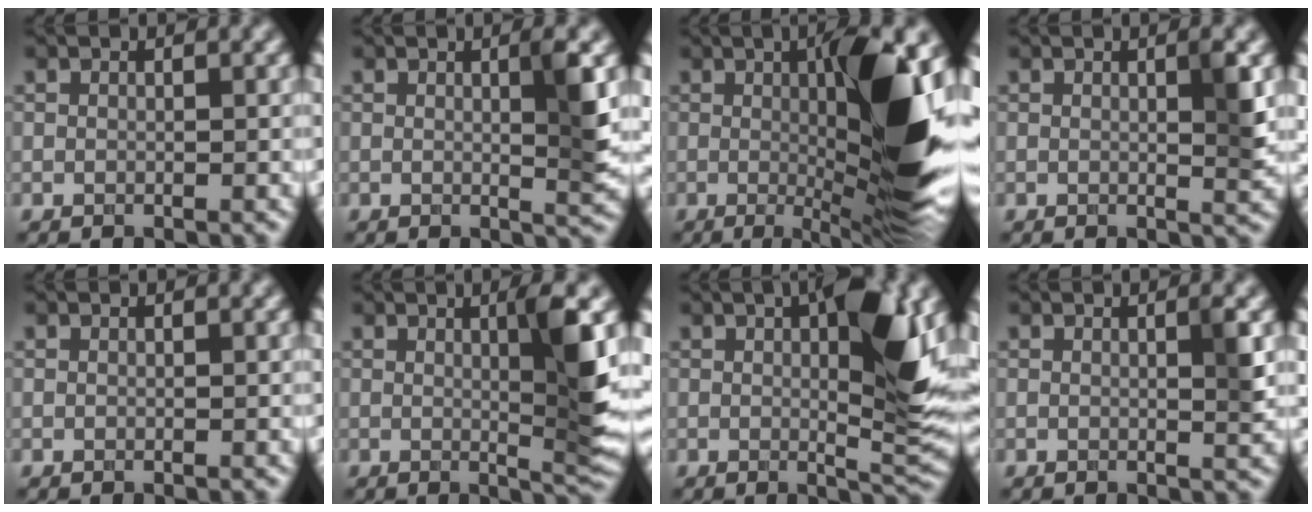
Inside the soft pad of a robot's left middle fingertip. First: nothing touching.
{"total": 3.3, "force": [0.6, 0.4, 3.2], "torque": [-0.044, -0.007, 0.007]}
{"total": 12.4, "force": [0.4, 2.6, 12.1], "torque": [-0.156, -0.008, 0.008]}
{"total": 2.4, "force": [0.4, 0.3, 2.3], "torque": [-0.030, -0.004, 0.004]}
{"total": 0.0}
{"total": 5.6, "force": [1.0, 0.7, 5.4], "torque": [-0.080, -0.006, 0.021]}
{"total": 8.8, "force": [1.8, 2.4, 8.3], "torque": [-0.109, 0.004, 0.025]}
{"total": 1.8, "force": [0.3, 0.3, 1.7], "torque": [-0.023, -0.001, 0.000]}